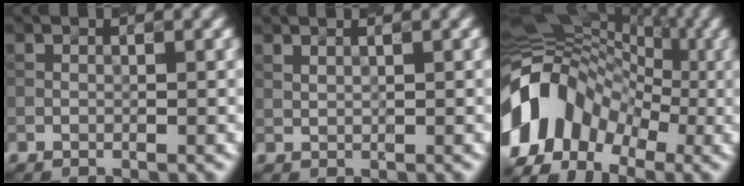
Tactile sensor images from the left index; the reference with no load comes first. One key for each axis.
{"total": 0.8, "fx": 0.7, "fy": 0.1, "fz": 0.2, "tx": -0.010, "ty": -0.001, "tz": 0.017}
{"total": 12.1, "fx": -3.0, "fy": 8.8, "fz": 7.8, "tx": -0.146, "ty": 0.013, "tz": -0.072}